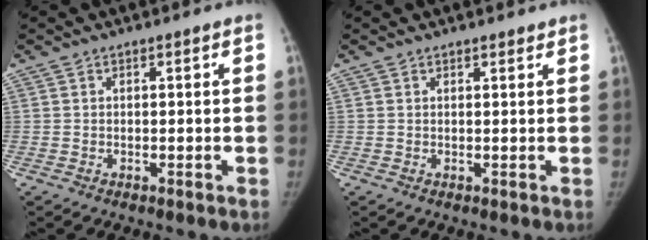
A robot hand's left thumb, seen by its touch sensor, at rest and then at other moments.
{"total": 1.0, "force": [0.9, 0.4, 0.1], "torque": [0.002, -0.006, 0.011]}